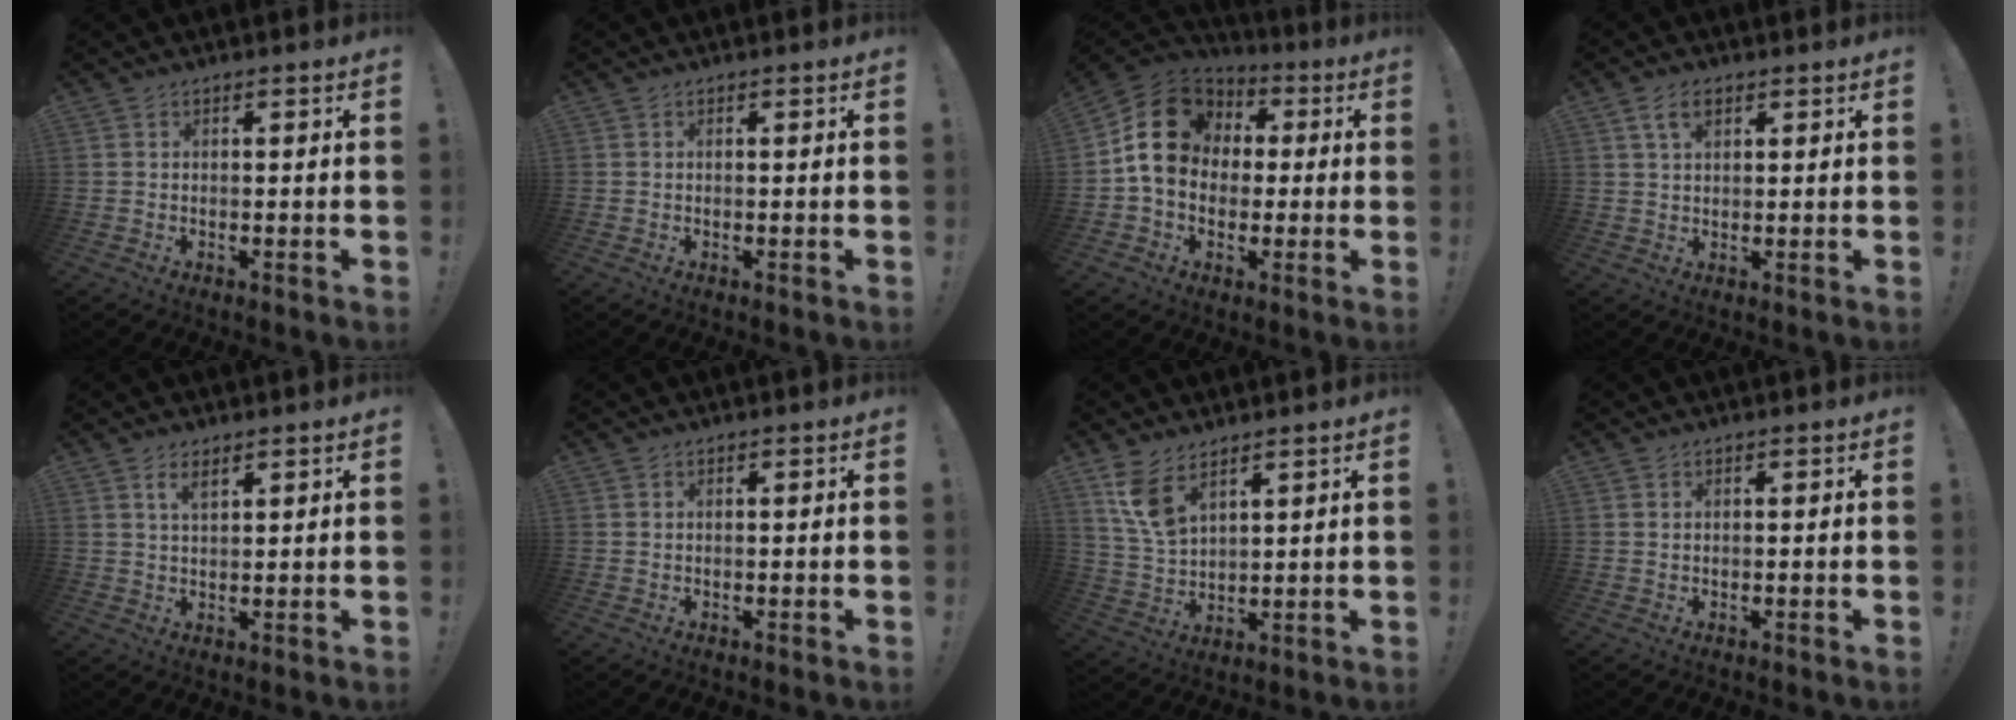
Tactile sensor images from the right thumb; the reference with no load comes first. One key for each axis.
{"total": 0.0}
{"total": 17.1, "fx": 3.2, "fy": 13.9, "fz": 9.4, "tx": -0.139, "ty": 0.009, "tz": 0.065}
{"total": 5.3, "fx": 2.6, "fy": 2.8, "fz": 3.7, "tx": -0.061, "ty": -0.002, "tz": 0.047}
{"total": 3.6, "fx": 2.1, "fy": 1.3, "fz": 2.7, "tx": -0.041, "ty": -0.010, "tz": 0.035}
{"total": 1.0, "fx": 0.6, "fy": 0.8, "fz": -0.2, "tx": 0.012, "ty": 0.001, "tz": 0.010}
{"total": 8.8, "fx": 5.6, "fy": 4.4, "fz": 5.2, "tx": -0.096, "ty": -0.022, "tz": 0.112}
{"total": 0.8, "fx": 0.7, "fy": 0.4, "fz": -0.1, "tx": 0.001, "ty": 0.002, "tz": 0.014}